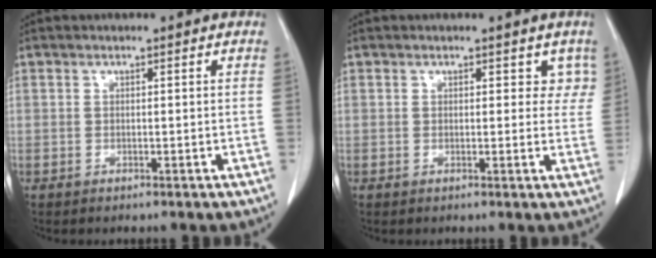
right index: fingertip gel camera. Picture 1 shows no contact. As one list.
[{"total": 3.0, "force": [1.8, 2.0, 1.4], "torque": [0.010, 0.001, 0.014]}]